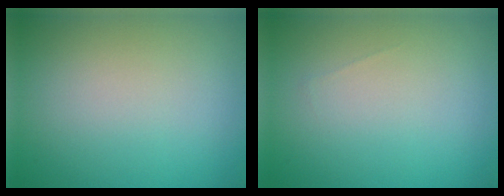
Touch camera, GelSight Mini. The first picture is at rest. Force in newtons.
{"total": 0.0}